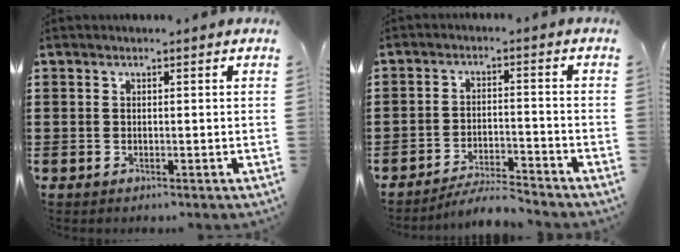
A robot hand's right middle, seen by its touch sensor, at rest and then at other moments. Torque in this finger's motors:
{"motor_torque": [0.07, 0.06, 0.00, 0.04]}